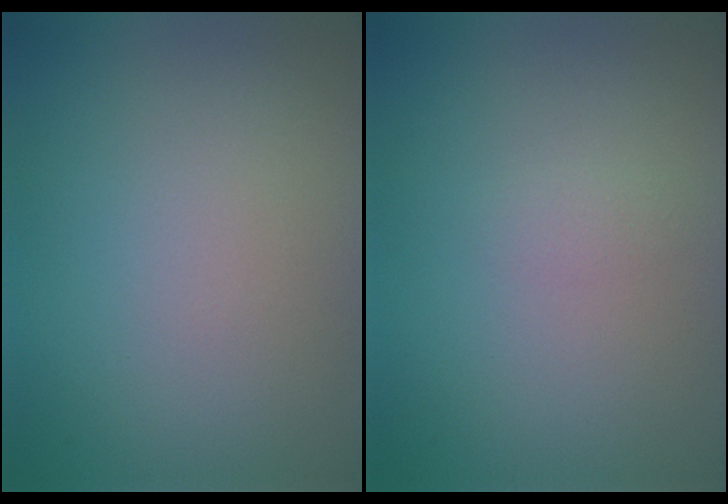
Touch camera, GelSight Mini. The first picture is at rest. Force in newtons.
{"total": 0.7, "press": 0.7, "slide": 0.0}